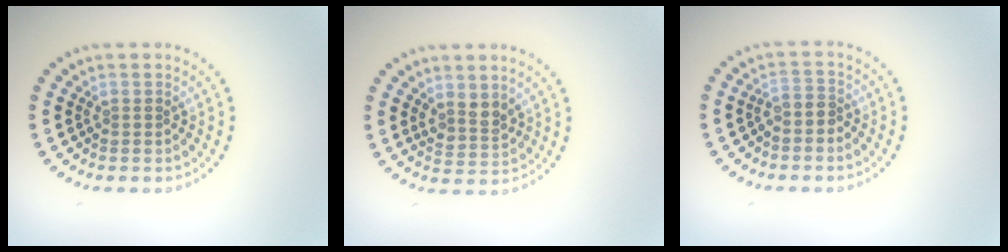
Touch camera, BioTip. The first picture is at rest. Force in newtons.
{"total": 2.1, "press": 1.8, "slide": 1.2}
{"total": 1.4, "press": 1.0, "slide": 0.9}